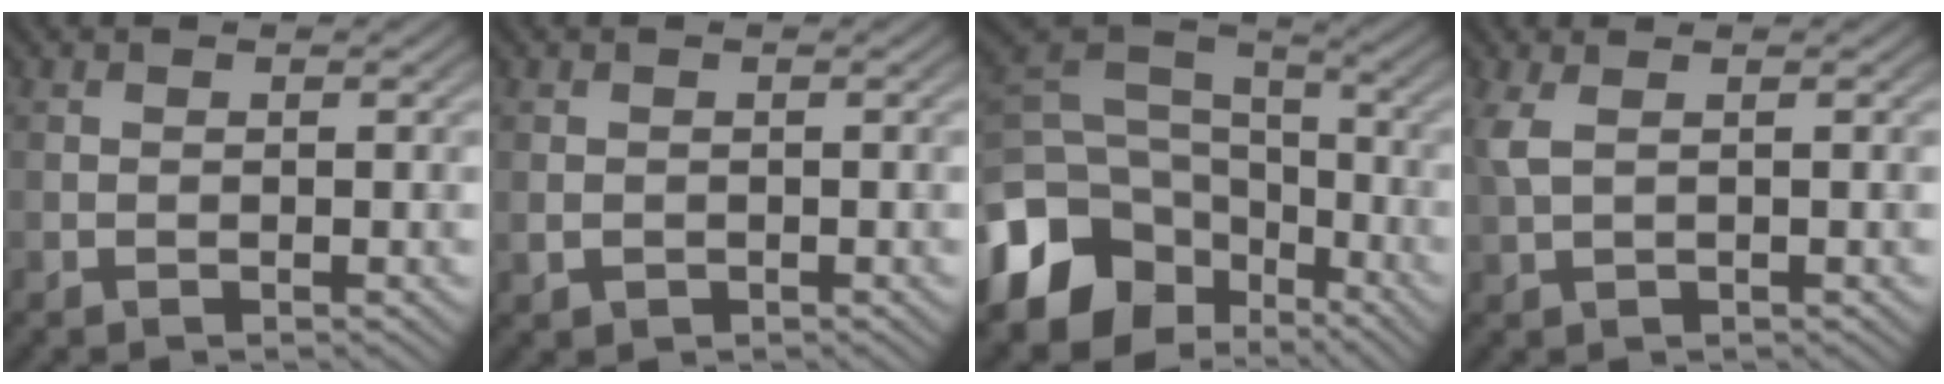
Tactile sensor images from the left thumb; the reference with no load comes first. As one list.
[{"total": 1.2, "force": [-0.3, 1.0, 0.5], "torque": [-0.013, -0.007, -0.004]}, {"total": 15.6, "force": [-7.2, 11.2, 8.2], "torque": [-0.224, -0.041, -0.125]}, {"total": 2.2, "force": [0.9, 0.5, 2.0], "torque": [-0.055, 0.009, 0.018]}]